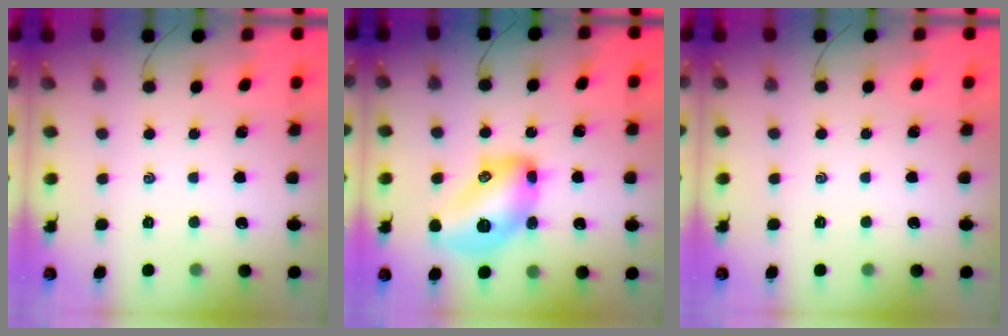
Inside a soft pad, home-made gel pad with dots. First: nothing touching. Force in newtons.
{"total": 16.2, "press": 16.2, "slide": 0.6}
{"total": 0.0}